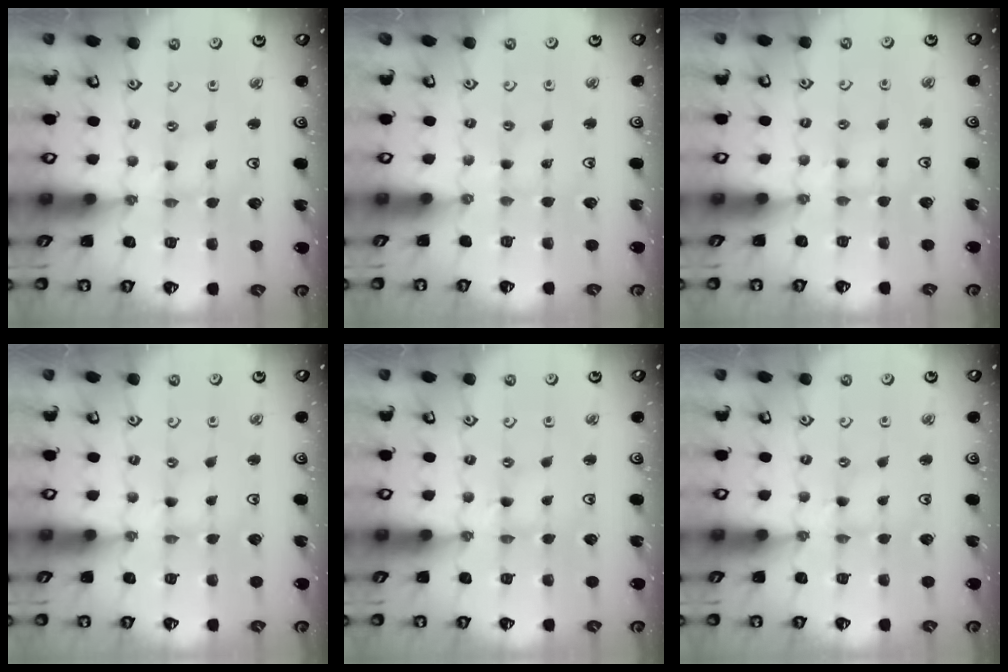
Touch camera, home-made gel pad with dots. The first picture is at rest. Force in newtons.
{"total": 0.0}
{"total": 3.4, "press": 3.3, "slide": 0.5}
{"total": 0.0}
{"total": 0.0}
{"total": 0.8, "press": 0.8, "slide": 0.2}